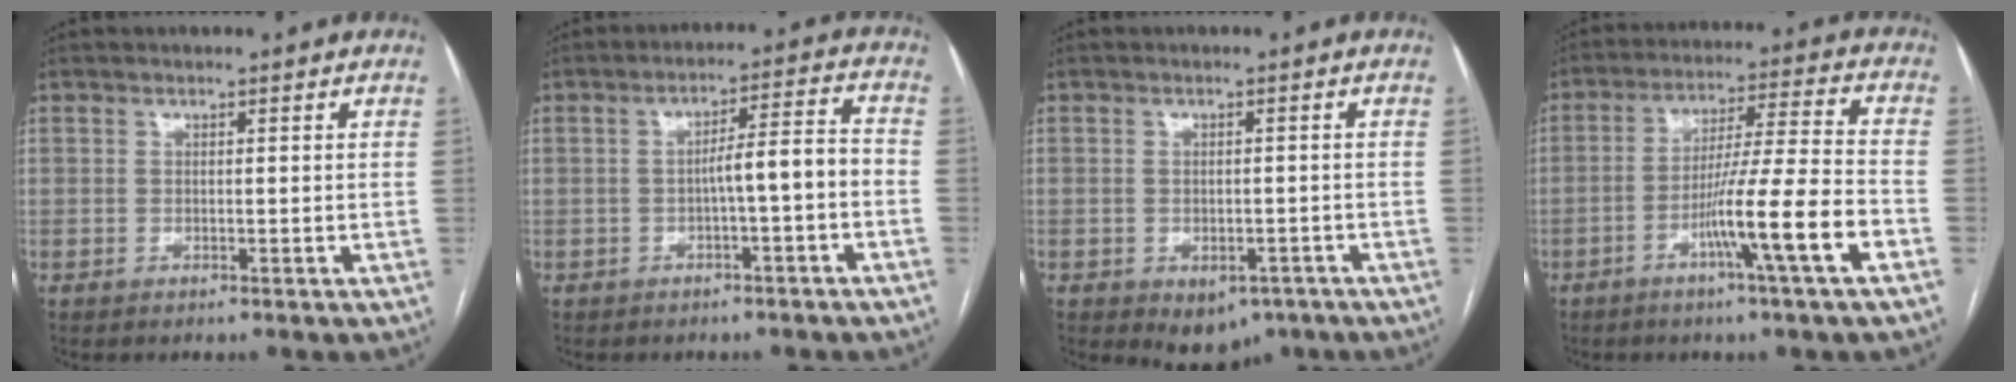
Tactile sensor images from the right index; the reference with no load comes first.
{"total": 5.9, "force": [-1.7, 0.5, 5.6], "torque": [-0.082, 0.026, -0.022]}
{"total": 5.9, "force": [-3.5, 4.0, 2.6], "torque": [-0.021, 0.002, -0.038]}
{"total": 12.3, "force": [-5.4, -1.3, 11.0], "torque": [-0.188, -0.002, -0.091]}